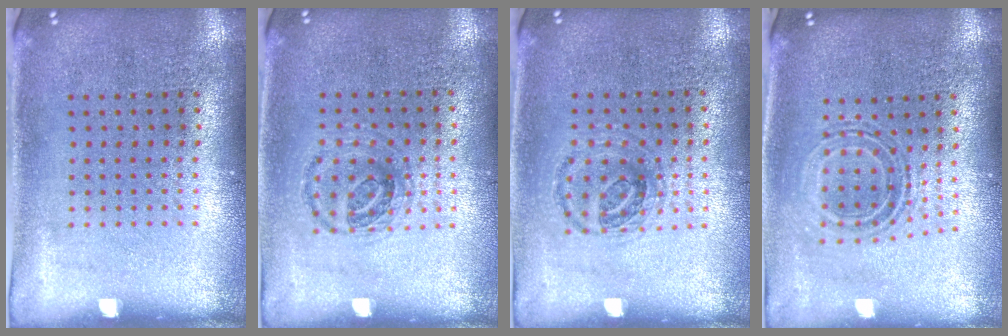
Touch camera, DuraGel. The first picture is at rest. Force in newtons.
{"total": 0.9, "press": 0.9, "slide": 0.2}
{"total": 0.9, "press": 0.9, "slide": 0.1}
{"total": 0.9, "press": 0.8, "slide": 0.3}